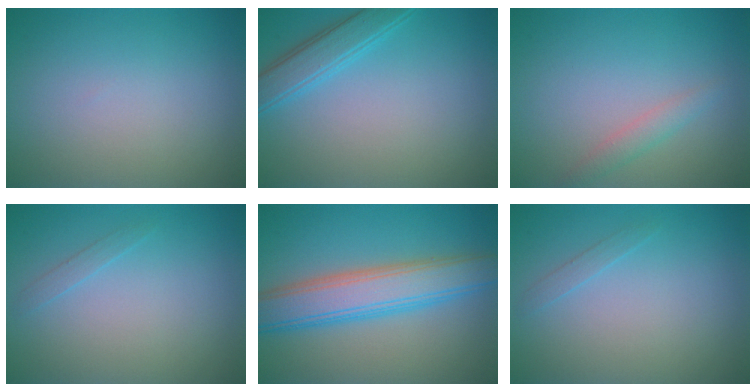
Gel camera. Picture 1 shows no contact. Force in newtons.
{"total": 3.1, "press": 3.1, "slide": 0.1}
{"total": 1.4, "press": 1.4, "slide": 0.1}
{"total": 0.7, "press": 0.7, "slide": 0.0}
{"total": 6.6, "press": 6.6, "slide": 0.1}
{"total": 0.7, "press": 0.7, "slide": 0.0}